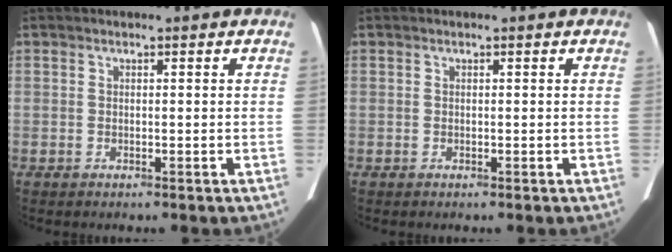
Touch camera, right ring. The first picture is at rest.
{"total": 0.0}